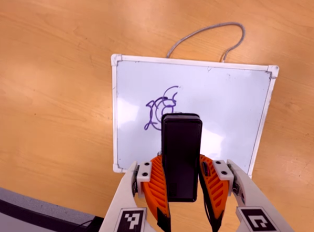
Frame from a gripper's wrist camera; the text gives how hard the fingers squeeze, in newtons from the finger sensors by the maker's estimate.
{"total": 7.9, "left": 5.8, "right": 10.1}